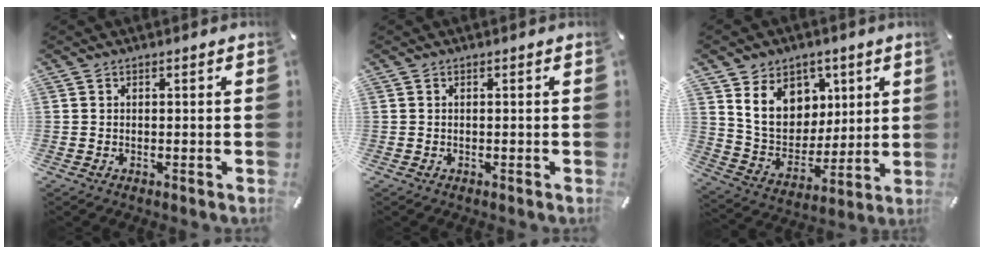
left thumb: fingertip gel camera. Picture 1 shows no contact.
{"total": 0.0}
{"total": 14.2, "force": [5.5, 11.7, 5.8], "torque": [-0.103, -0.025, 0.112]}